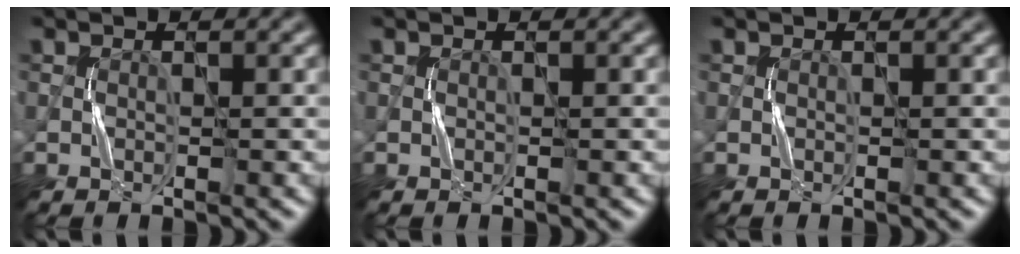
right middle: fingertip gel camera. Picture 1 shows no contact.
{"total": 0.0}
{"total": 0.0}